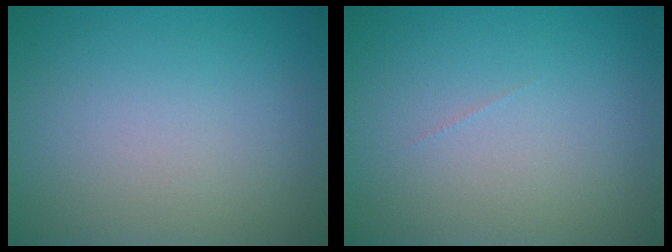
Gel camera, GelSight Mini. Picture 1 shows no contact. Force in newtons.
{"total": 0.0}